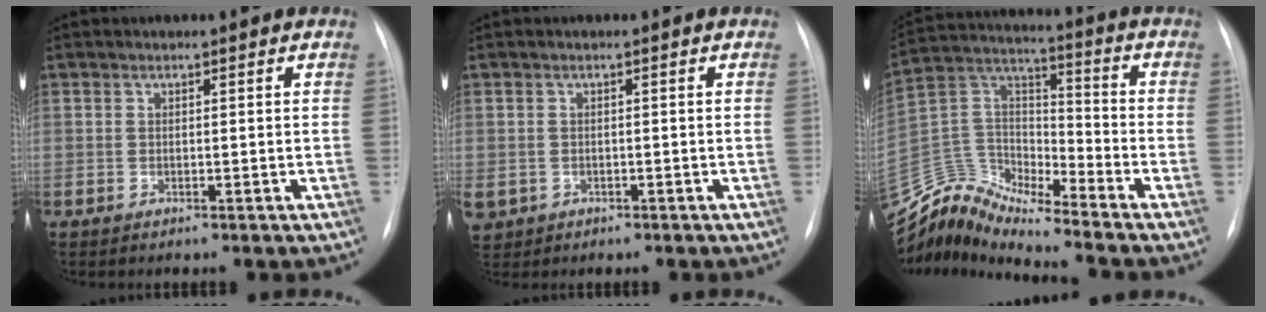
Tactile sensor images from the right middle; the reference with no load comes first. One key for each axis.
{"total": 4.9, "fx": -2.1, "fy": 4.2, "fz": 1.4, "tx": -0.042, "ty": 0.002, "tz": -0.026}
{"total": 11.9, "fx": -11.8, "fy": 0.6, "fz": 1.1, "tx": -0.031, "ty": 0.067, "tz": -0.232}